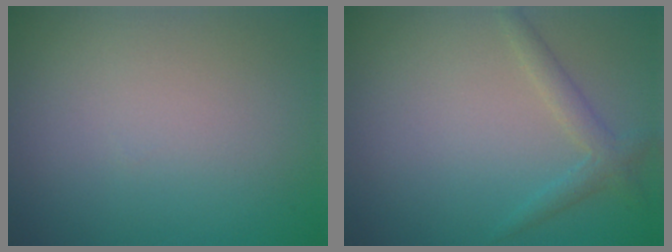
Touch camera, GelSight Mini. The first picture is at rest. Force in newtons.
{"total": 1.9, "press": 1.9, "slide": 0.2}